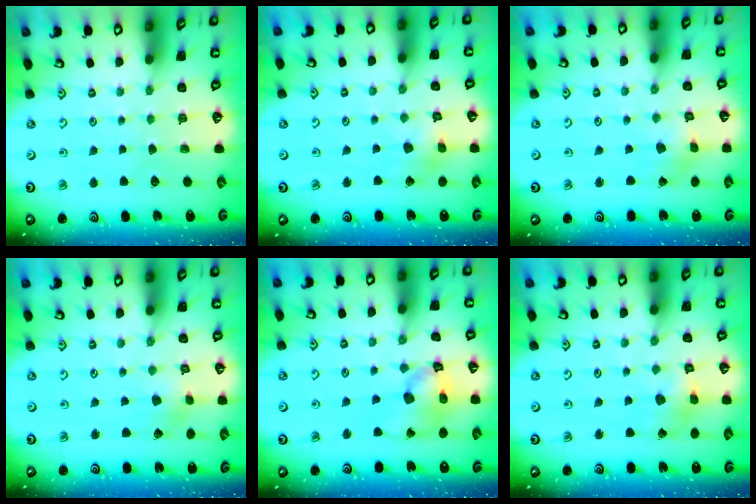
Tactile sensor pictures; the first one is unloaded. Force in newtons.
{"total": 6.1, "press": 6.1, "slide": 0.5}
{"total": 1.4, "press": 1.4, "slide": 0.1}
{"total": 1.7, "press": 1.7, "slide": 0.2}
{"total": 13.4, "press": 13.3, "slide": 1.8}
{"total": 5.4, "press": 5.4, "slide": 0.5}